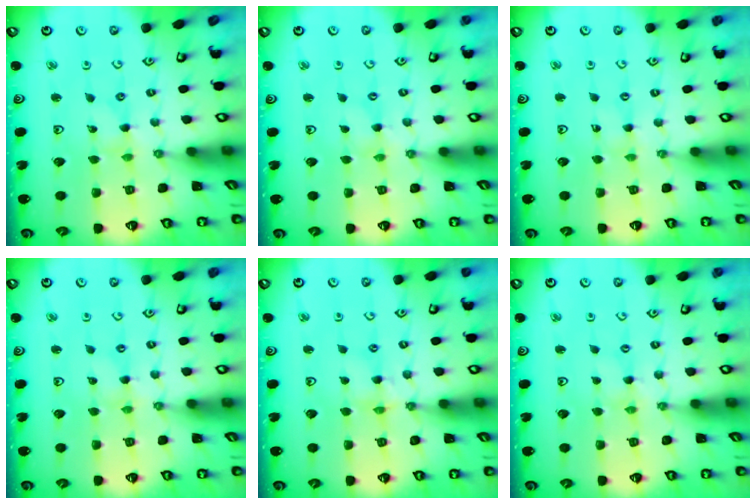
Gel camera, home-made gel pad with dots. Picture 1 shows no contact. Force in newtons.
{"total": 0.0}
{"total": 0.0}
{"total": 0.0}
{"total": 2.4, "press": 2.4, "slide": 0.3}
{"total": 0.0}